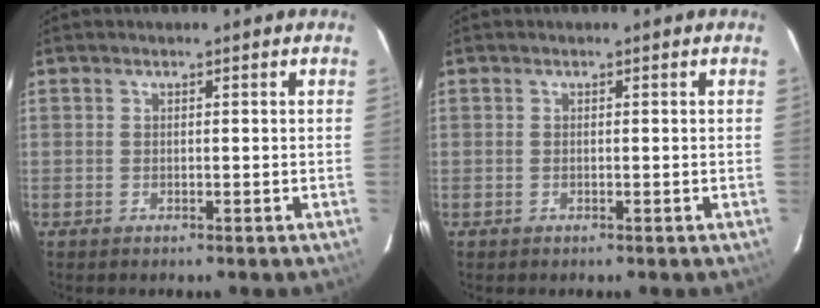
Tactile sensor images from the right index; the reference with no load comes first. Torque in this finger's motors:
{"motor_torque": [0.08, 0.00, -0.02, 0.01]}